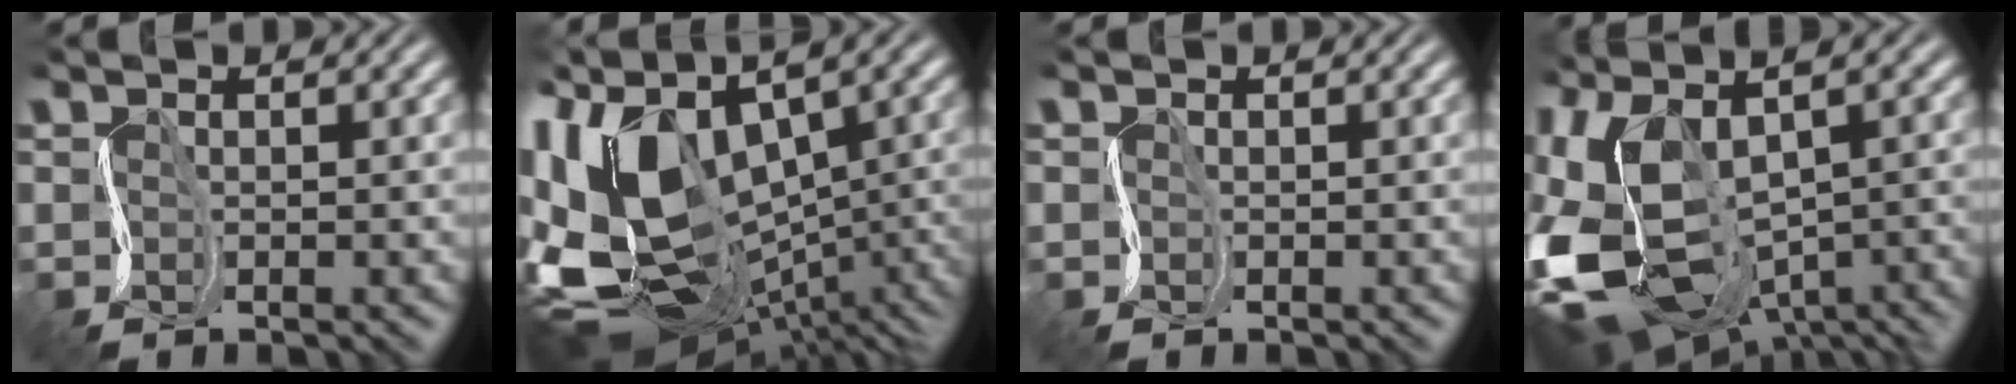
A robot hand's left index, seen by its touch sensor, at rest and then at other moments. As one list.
[{"total": 14.1, "force": [1.2, 8.5, 11.1], "torque": [-0.232, -0.023, 0.068]}, {"total": 1.9, "force": [0.5, 1.8, 0.6], "torque": [-0.012, 0.008, -0.019]}, {"total": 12.5, "force": [-3.1, 7.2, 9.7], "torque": [-0.235, -0.050, -0.003]}]